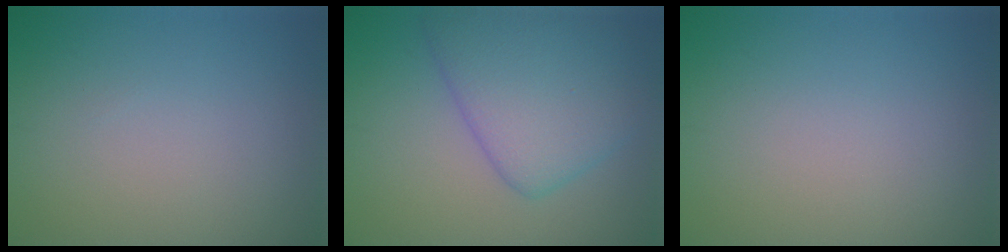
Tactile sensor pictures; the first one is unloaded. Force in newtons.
{"total": 6.5, "press": 6.5, "slide": 0.2}
{"total": 0.0}